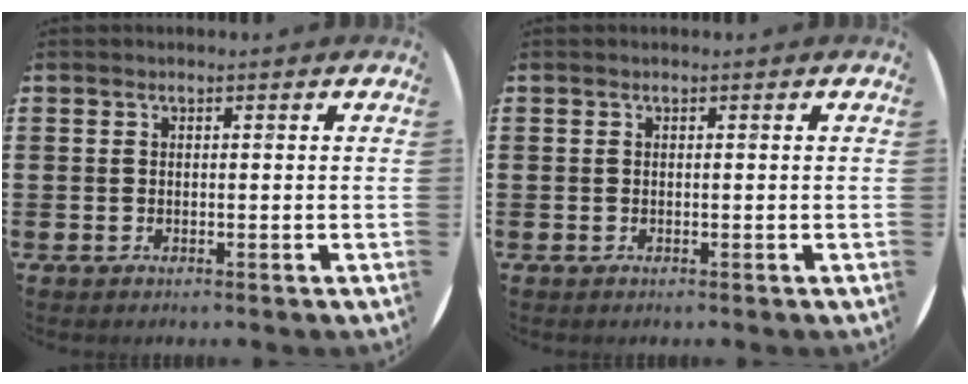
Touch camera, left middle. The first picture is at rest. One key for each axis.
{"total": 0.0}